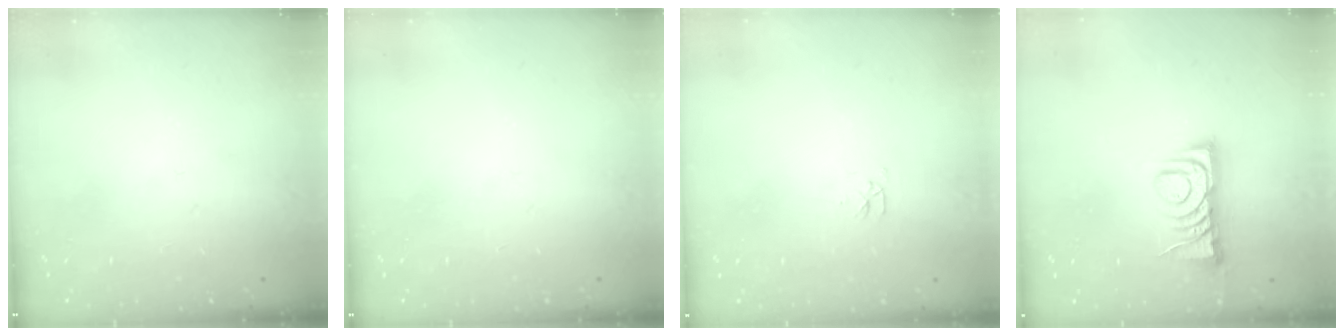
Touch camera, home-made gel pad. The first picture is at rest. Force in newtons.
{"total": 0.0}
{"total": 2.8, "press": 2.7, "slide": 0.4}
{"total": 7.4, "press": 7.4, "slide": 0.1}